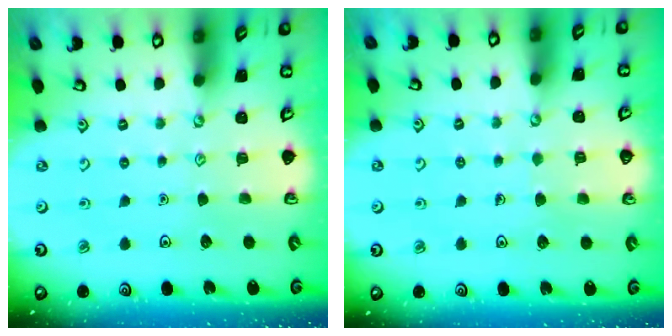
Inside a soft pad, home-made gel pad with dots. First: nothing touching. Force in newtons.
{"total": 2.9, "press": 2.9, "slide": 0.2}